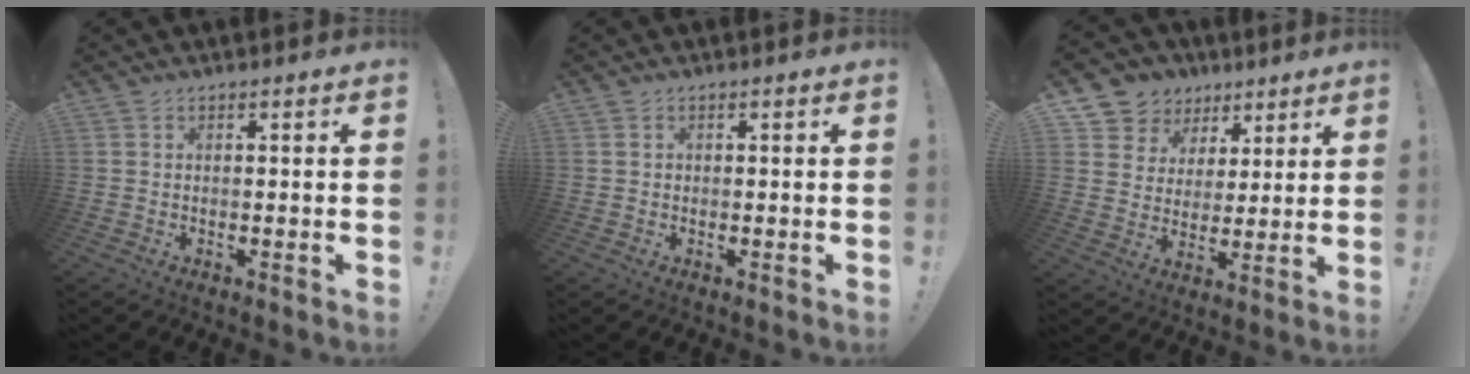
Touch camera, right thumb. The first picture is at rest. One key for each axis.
{"total": 0.6, "fx": 0.1, "fy": 0.6, "fz": 0.1, "tx": 0.002, "ty": 0.001, "tz": 0.000}
{"total": 9.3, "fx": 4.9, "fy": 7.7, "fz": 1.4, "tx": -0.026, "ty": -0.037, "tz": 0.103}